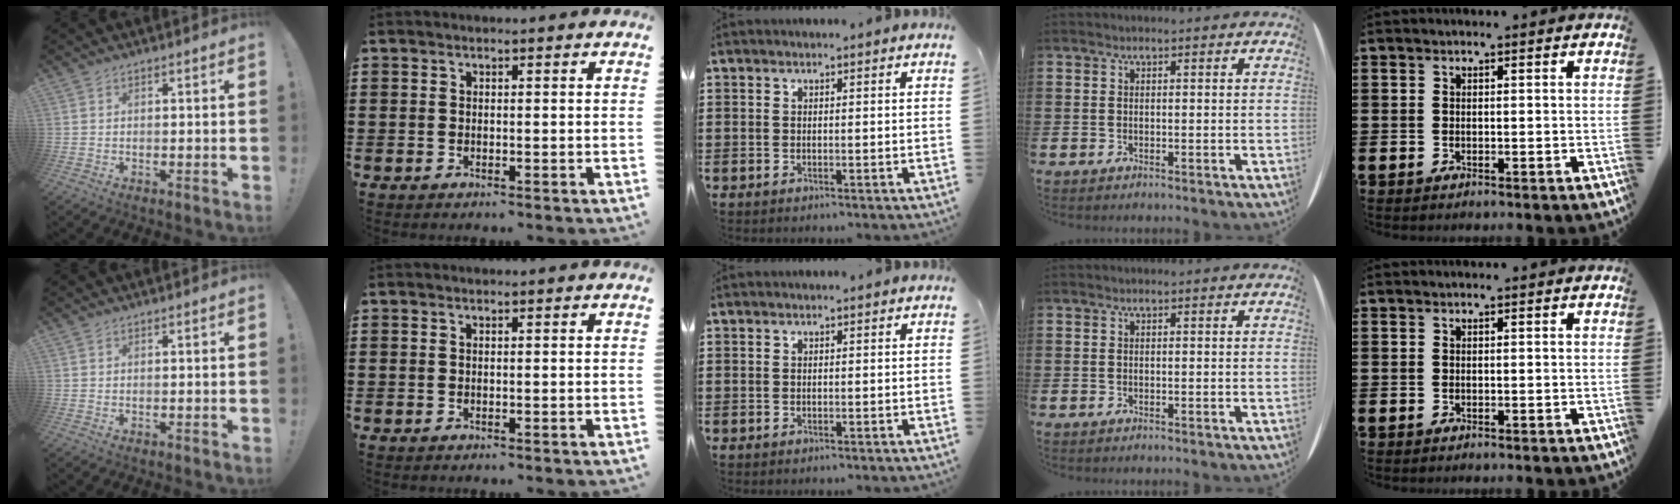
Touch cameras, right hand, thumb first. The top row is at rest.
{}